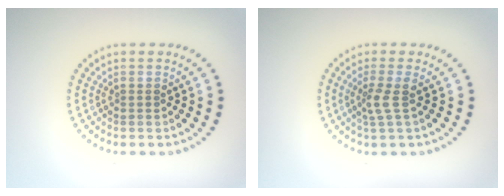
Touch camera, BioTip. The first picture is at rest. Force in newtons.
{"total": 2.0, "press": 1.4, "slide": 1.4}